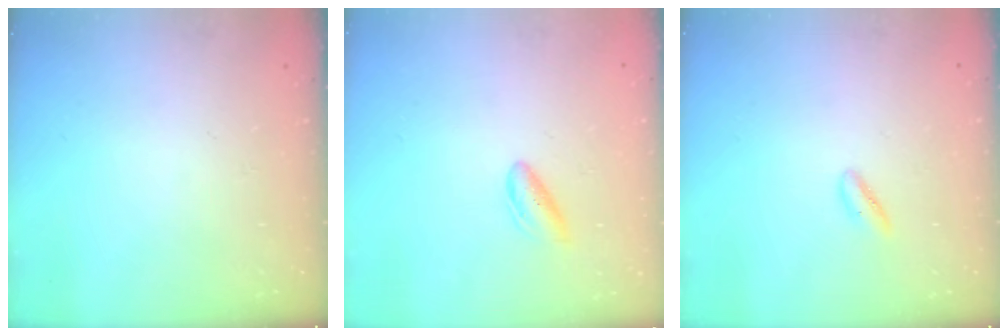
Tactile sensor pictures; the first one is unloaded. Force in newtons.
{"total": 4.8, "press": 4.7, "slide": 1.2}
{"total": 4.4, "press": 4.1, "slide": 1.4}